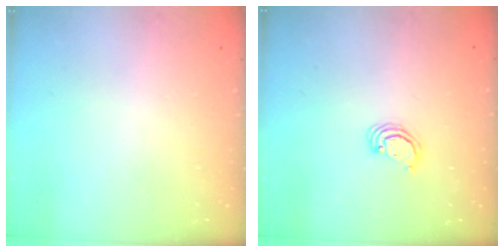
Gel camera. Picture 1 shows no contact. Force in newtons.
{"total": 2.3, "press": 2.3, "slide": 0.2}